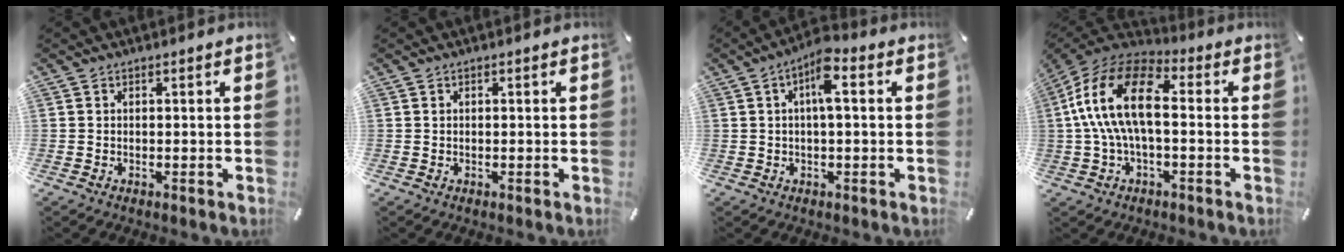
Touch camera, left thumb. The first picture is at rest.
{"total": 0.0}
{"total": 6.4, "force": [1.3, 2.3, 5.8], "torque": [-0.097, 0.008, 0.018]}
{"total": 17.0, "force": [0.7, 9.1, 14.4], "torque": [-0.309, 0.008, 0.006]}